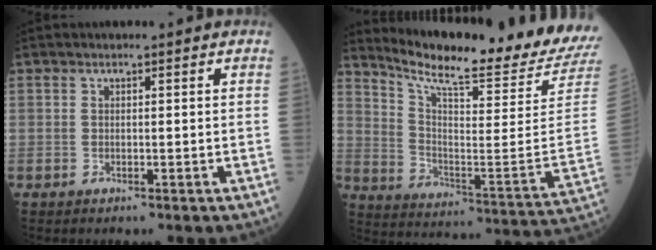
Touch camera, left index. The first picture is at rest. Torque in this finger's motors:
{"motor_torque": [0.39, -0.75, 0.19, 0.06]}